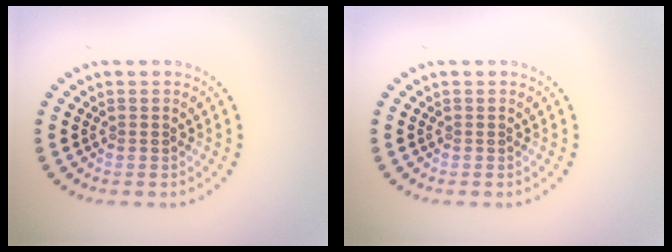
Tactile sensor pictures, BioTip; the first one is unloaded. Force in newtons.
{"total": 0.0}